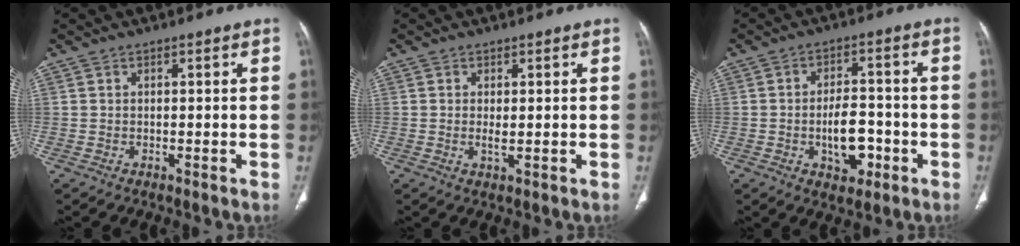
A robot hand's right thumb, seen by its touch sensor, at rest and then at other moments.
{"total": 1.6, "force": [0.0, 0.6, 1.5], "torque": [-0.033, -0.006, 0.002]}
{"total": 8.1, "force": [-2.5, 4.7, 6.2], "torque": [-0.074, 0.021, -0.035]}